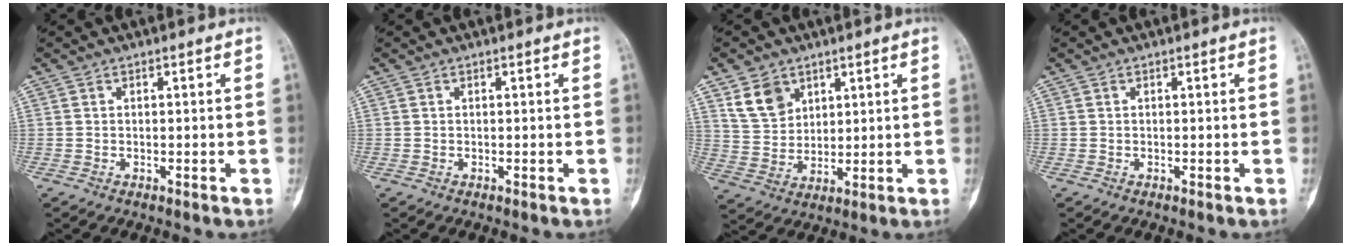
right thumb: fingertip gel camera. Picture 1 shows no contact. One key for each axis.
{"total": 0.0}
{"total": 7.7, "fx": 4.4, "fy": 5.5, "fz": 3.1, "tx": -0.039, "ty": -0.021, "tz": 0.094}
{"total": 0.0}